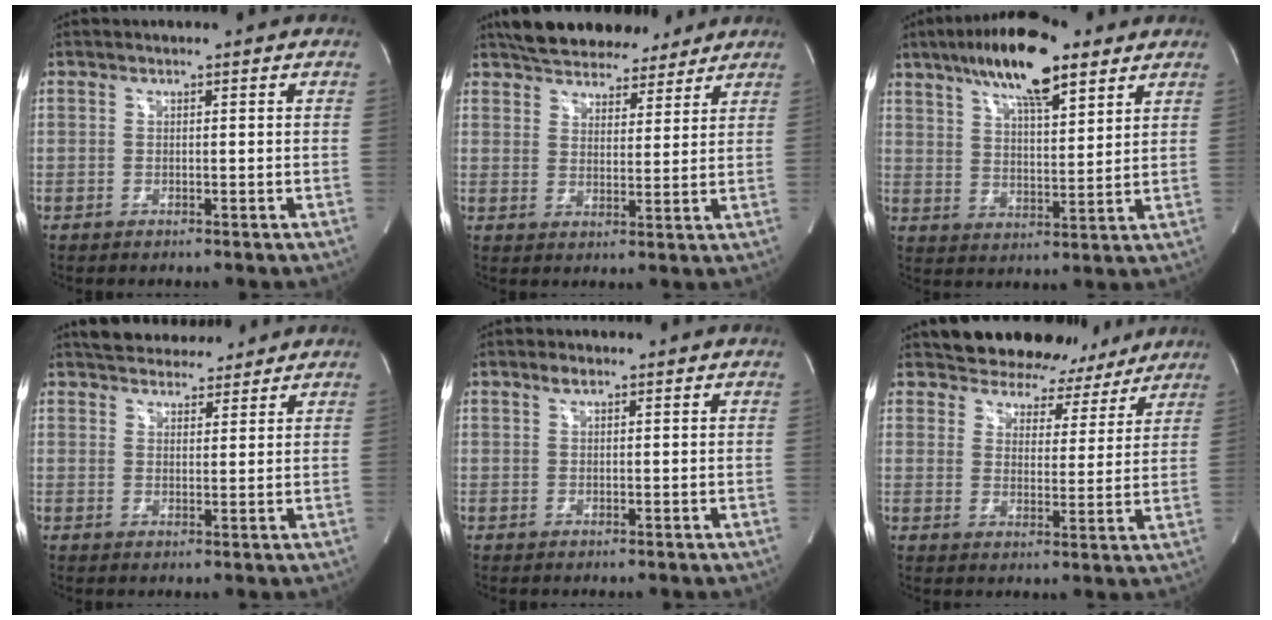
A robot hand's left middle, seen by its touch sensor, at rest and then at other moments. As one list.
[{"total": 14.8, "force": [12.7, 5.1, 5.5], "torque": [-0.089, 0.020, 0.186]}, {"total": 14.4, "force": [9.3, 3.8, 10.3], "torque": [-0.186, 0.018, 0.162]}, {"total": 9.2, "force": [8.3, 2.9, 3.0], "torque": [-0.041, 0.016, 0.123]}, {"total": 1.2, "force": [0.8, 0.5, 0.8], "torque": [-0.016, 0.006, 0.016]}, {"total": 11.9, "force": [10.7, 5.1, 0.9], "torque": [0.014, -0.008, 0.123]}]